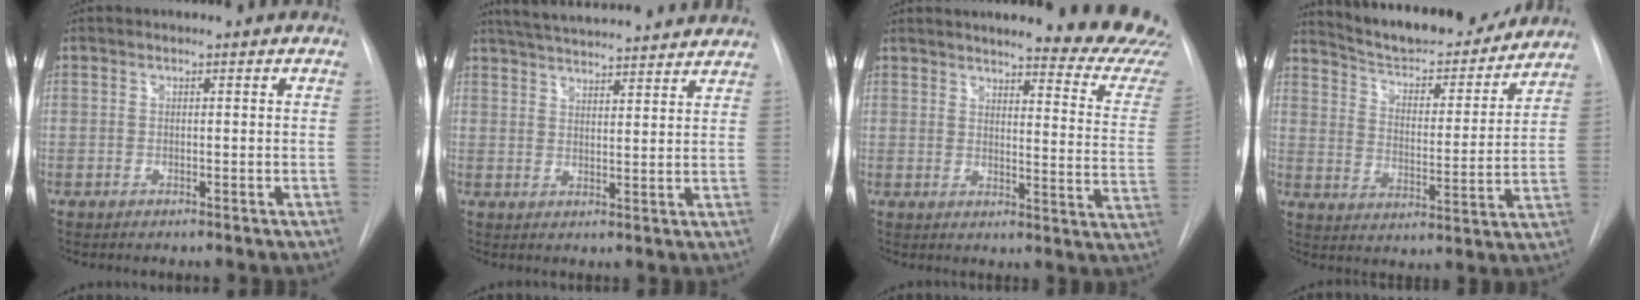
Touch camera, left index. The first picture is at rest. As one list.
[{"total": 18.1, "force": [16.8, 1.8, 6.5], "torque": [-0.110, 0.024, 0.231]}, {"total": 20.6, "force": [18.9, 1.8, 8.0], "torque": [-0.094, -0.096, 0.203]}, {"total": 19.9, "force": [18.2, 4.1, 7.1], "torque": [-0.105, -0.012, 0.263]}]